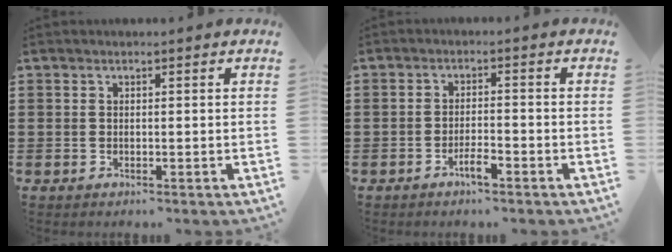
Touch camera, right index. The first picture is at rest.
{"total": 3.1, "force": [-2.2, 0.4, 2.2], "torque": [-0.045, -0.001, -0.042]}